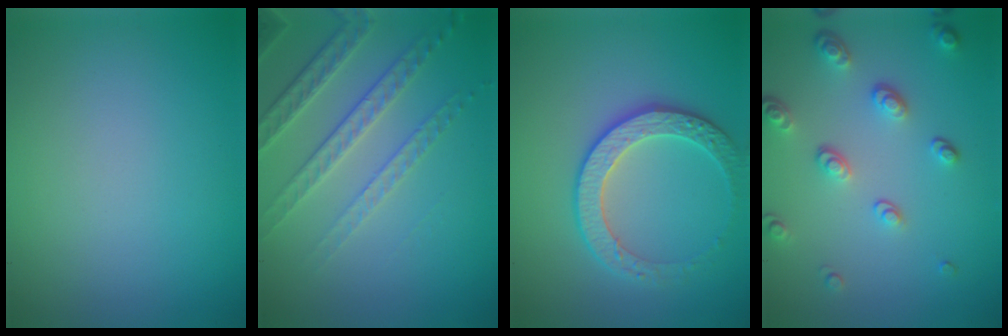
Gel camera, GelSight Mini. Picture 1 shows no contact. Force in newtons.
{"total": 4.4, "press": 3.3, "slide": 2.9}
{"total": 3.7, "press": 3.6, "slide": 0.9}
{"total": 3.4, "press": 2.7, "slide": 2.2}